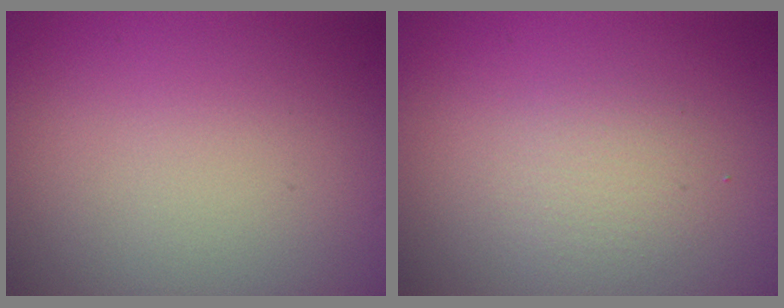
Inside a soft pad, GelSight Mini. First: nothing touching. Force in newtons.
{"total": 2.0, "press": 2.0, "slide": 0.0}